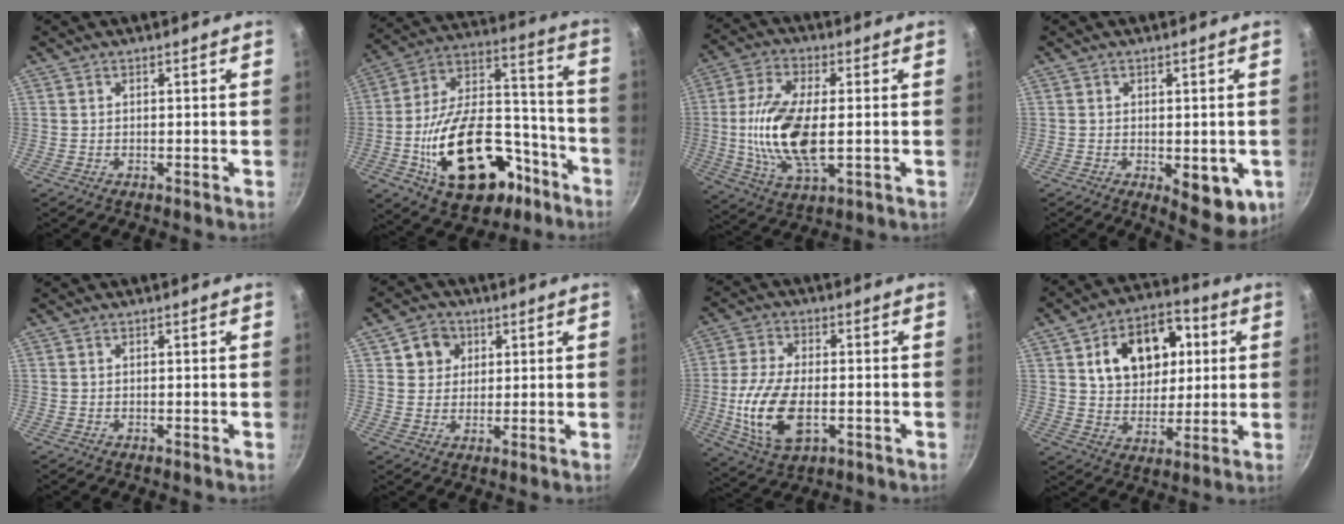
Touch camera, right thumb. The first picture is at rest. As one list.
[{"total": 25.7, "force": [-11.1, 14.2, 18.4], "torque": [-0.323, 0.077, -0.170]}, {"total": 15.8, "force": [-0.9, 6.9, 14.2], "torque": [-0.291, -0.006, -0.013]}, {"total": 8.7, "force": [-2.6, 4.0, 7.3], "torque": [-0.072, -0.009, -0.025]}, {"total": 0.0}, {"total": 5.9, "force": [2.2, 5.1, 1.9], "torque": [-0.004, -0.005, 0.035]}, {"total": 14.8, "force": [-2.8, 7.9, 12.2], "torque": [-0.248, 0.001, -0.045]}, {"total": 16.4, "force": [4.7, 11.3, 10.9], "torque": [-0.122, 0.001, 0.075]}]